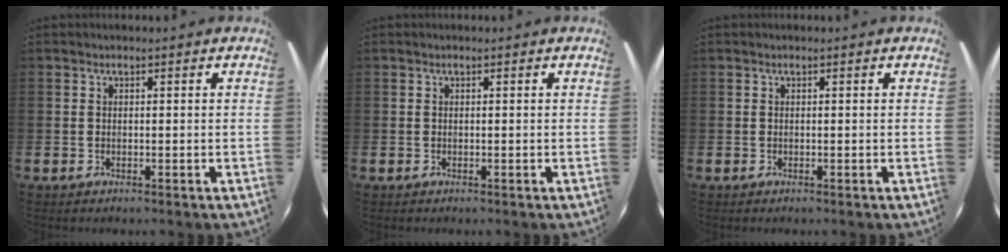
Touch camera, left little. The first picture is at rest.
{"total": 0.0}
{"total": 0.0}